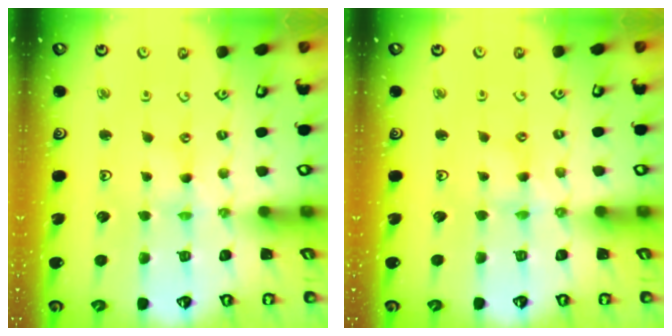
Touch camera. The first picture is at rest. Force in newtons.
{"total": 1.7, "press": 1.6, "slide": 0.3}